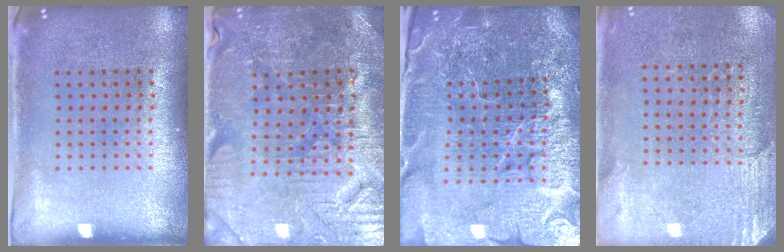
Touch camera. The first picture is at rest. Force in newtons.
{"total": 3.5, "press": 3.5, "slide": 0.5}
{"total": 6.1, "press": 5.4, "slide": 2.8}
{"total": 2.6, "press": 2.4, "slide": 1.1}